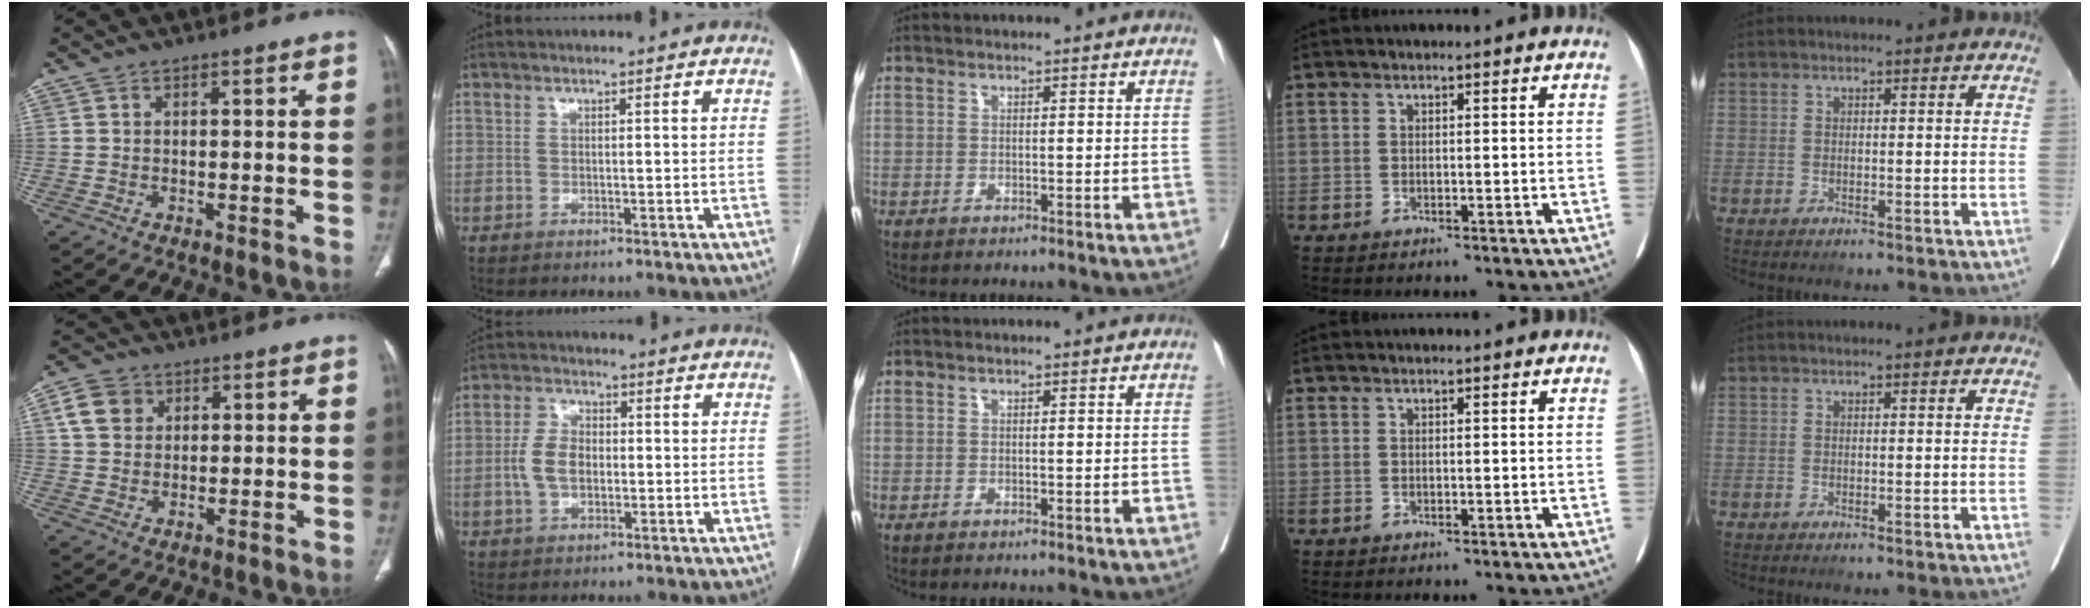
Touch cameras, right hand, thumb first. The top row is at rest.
{"thumb": {"total": 6.0, "force": [2.2, 4.9, 2.7], "torque": [-0.030, 0.001, 0.039]}, "index": {"total": 6.1, "force": [-0.6, 3.9, 4.7], "torque": [-0.106, 0.014, -0.010]}}